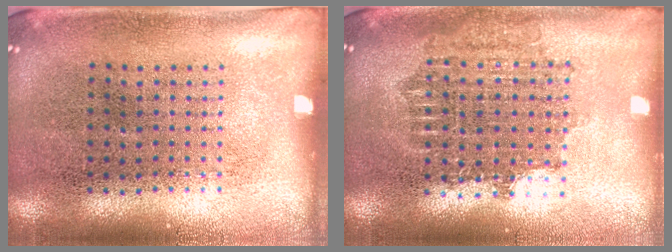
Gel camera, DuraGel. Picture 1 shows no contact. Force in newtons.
{"total": 1.7, "press": 1.4, "slide": 1.0}